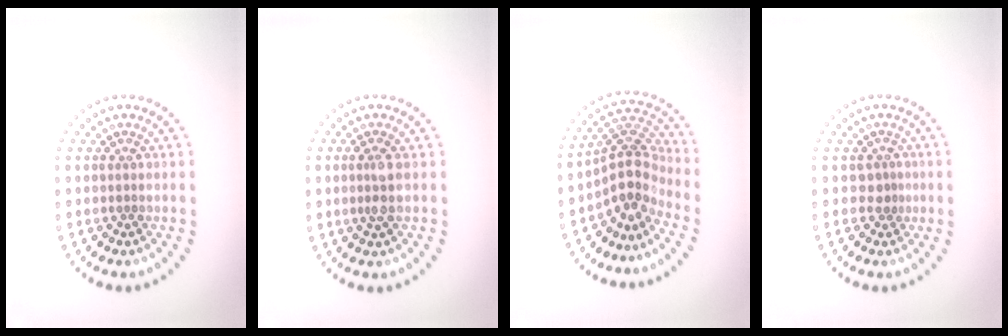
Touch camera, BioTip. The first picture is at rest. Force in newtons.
{"total": 1.6, "press": 1.4, "slide": 0.7}
{"total": 3.8, "press": 2.9, "slide": 2.5}
{"total": 1.1, "press": 0.7, "slide": 0.8}